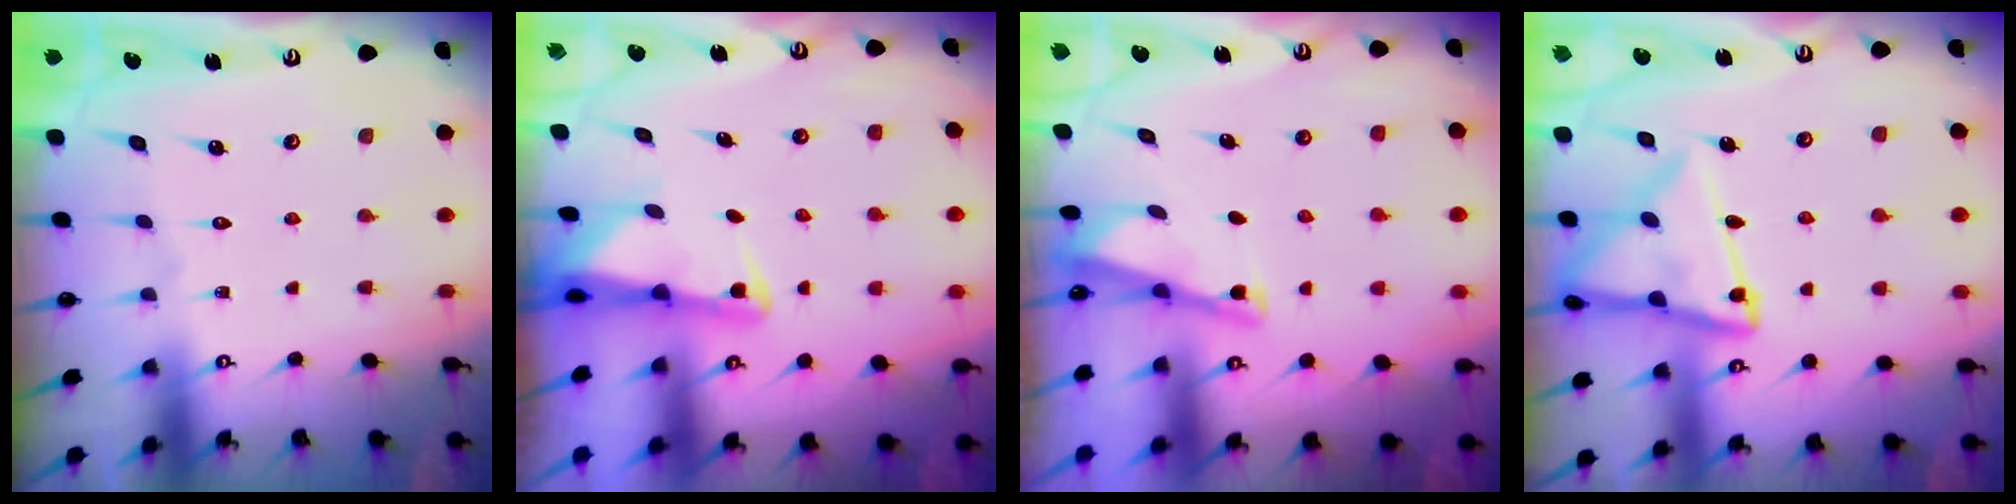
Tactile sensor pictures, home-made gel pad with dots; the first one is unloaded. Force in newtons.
{"total": 2.5, "press": 2.4, "slide": 0.5}
{"total": 2.8, "press": 2.7, "slide": 0.3}
{"total": 14.2, "press": 14.2, "slide": 1.2}